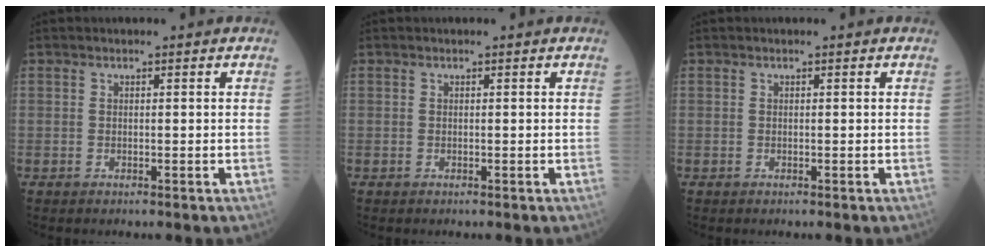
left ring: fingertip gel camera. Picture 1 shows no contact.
{"total": 0.0}
{"total": 0.0}